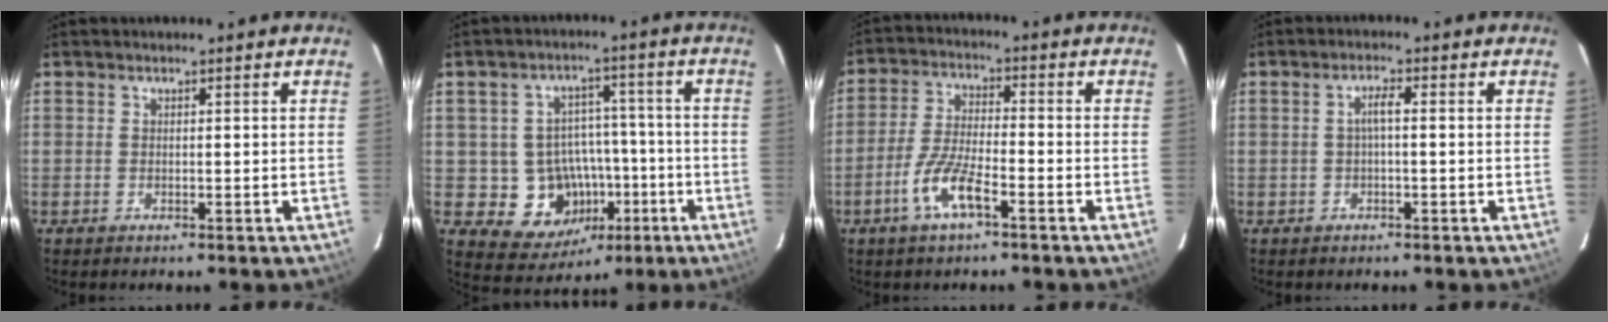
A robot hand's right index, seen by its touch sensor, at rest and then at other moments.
{"total": 11.5, "force": [-3.5, 10.1, 4.2], "torque": [-0.086, 0.030, -0.026]}
{"total": 8.0, "force": [-4.4, 1.7, 6.4], "torque": [-0.139, -0.002, -0.088]}
{"total": 2.1, "force": [-0.2, 0.3, 2.1], "torque": [-0.041, 0.007, -0.004]}